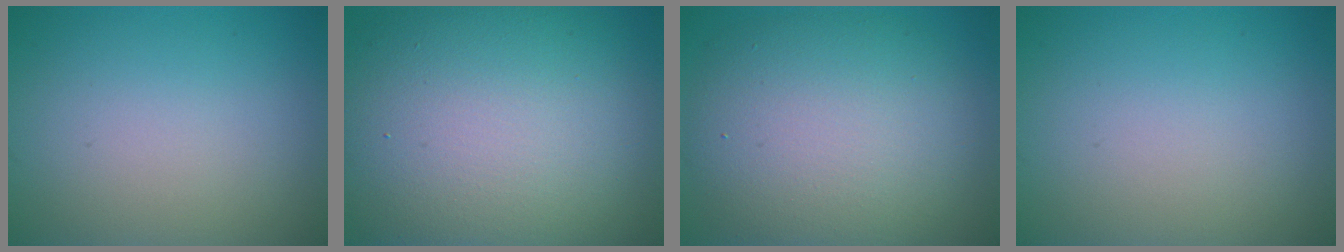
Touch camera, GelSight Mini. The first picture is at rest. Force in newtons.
{"total": 15.1, "press": 15.1, "slide": 1.0}
{"total": 9.8, "press": 9.8, "slide": 0.7}
{"total": 0.0}